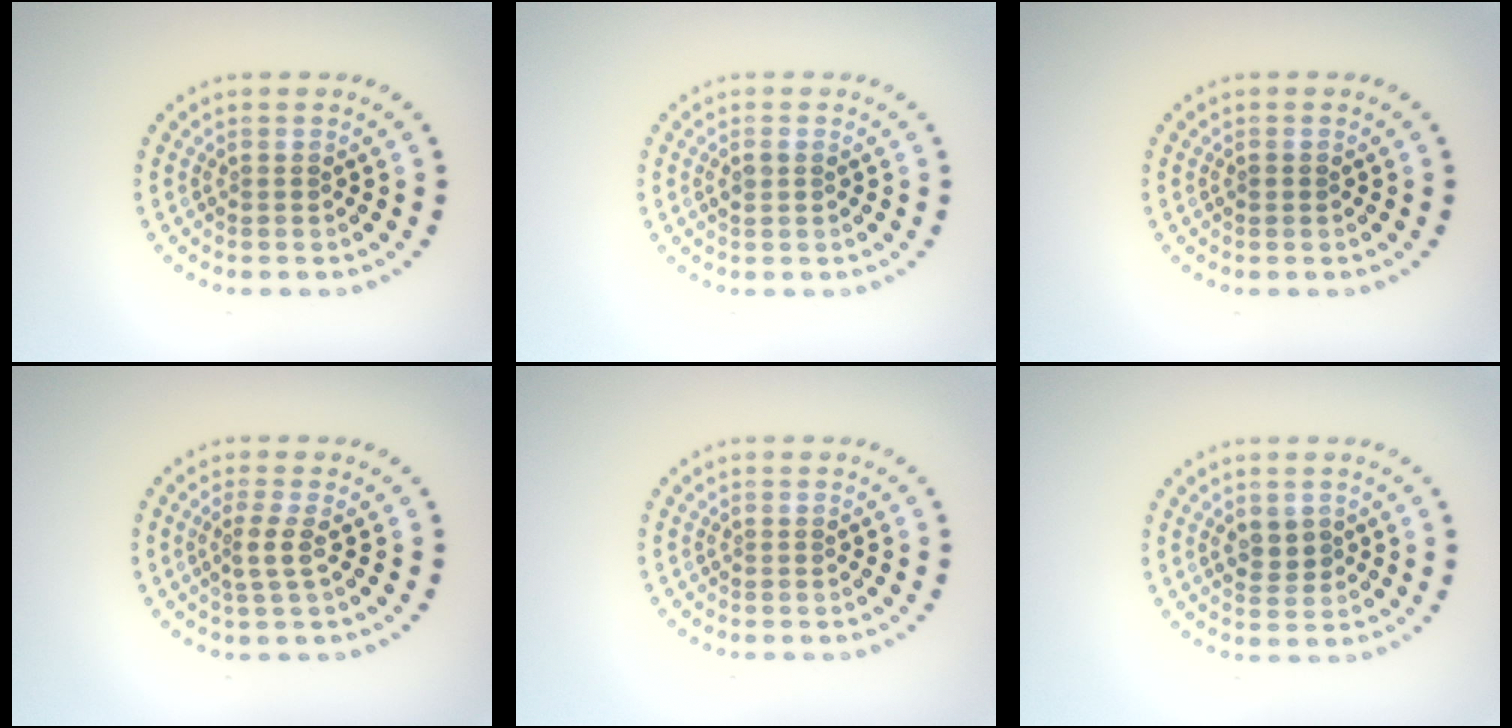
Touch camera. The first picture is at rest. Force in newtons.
{"total": 1.0, "press": 0.9, "slide": 0.4}
{"total": 0.6, "press": 0.6, "slide": 0.1}
{"total": 1.8, "press": 1.3, "slide": 1.3}
{"total": 0.0}
{"total": 1.6, "press": 1.6, "slide": 0.5}